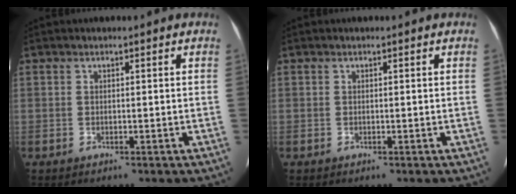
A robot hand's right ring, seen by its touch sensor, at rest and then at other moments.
{"total": 0.0}